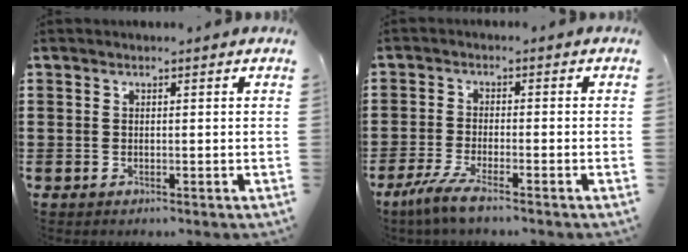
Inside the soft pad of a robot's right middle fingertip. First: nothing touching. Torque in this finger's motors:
{"motor_torque": [2.14, 0.00, 0.46, 0.13]}